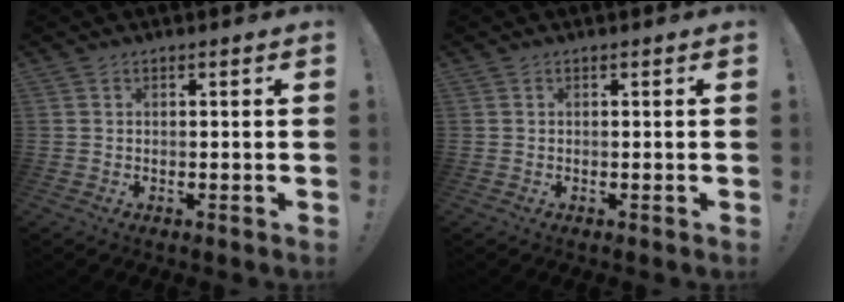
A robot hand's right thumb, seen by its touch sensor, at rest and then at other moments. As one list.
[{"total": 0.0}]